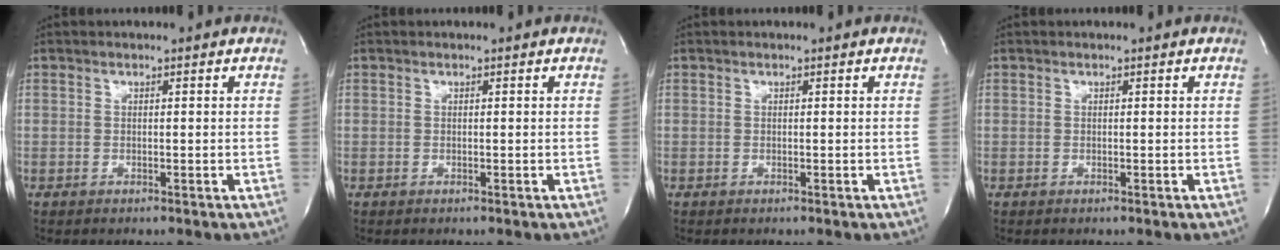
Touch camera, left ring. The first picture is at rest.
{"total": 0.0}
{"total": 0.0}
{"total": 0.0}